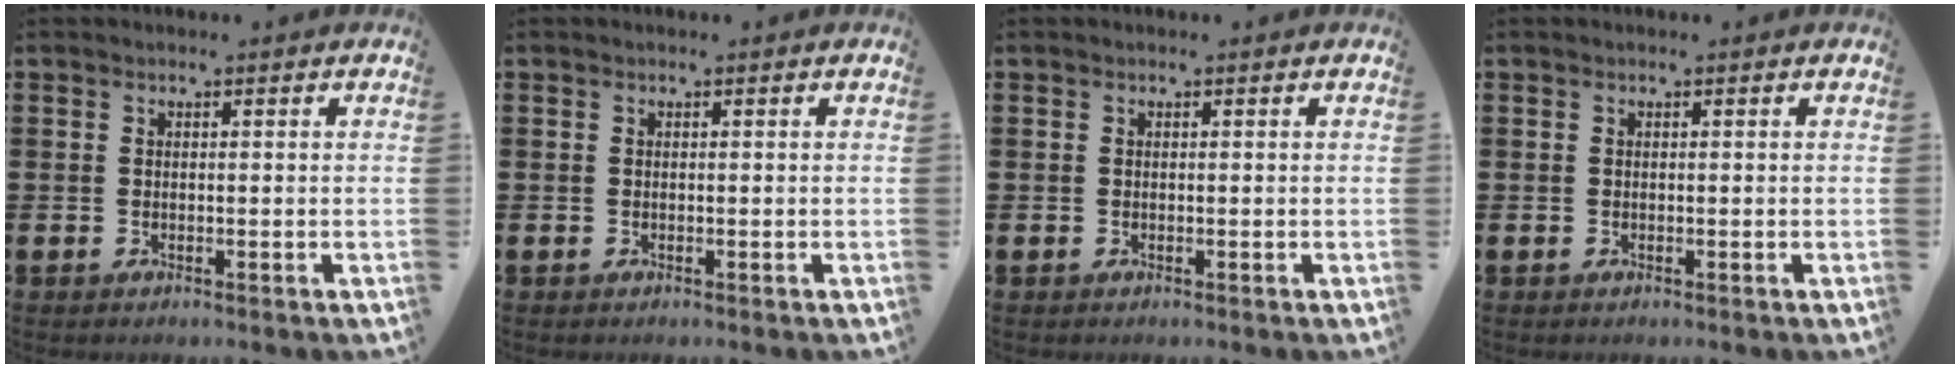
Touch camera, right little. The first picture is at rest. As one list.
[{"total": 0.0}, {"total": 0.0}, {"total": 0.0}]